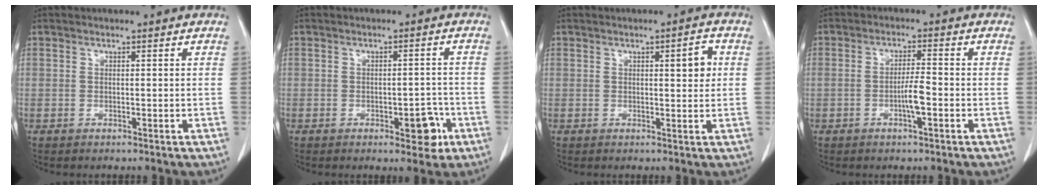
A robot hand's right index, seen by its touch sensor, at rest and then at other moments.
{"total": 4.8, "force": [-2.2, 2.0, 3.8], "torque": [-0.040, 0.005, -0.022]}
{"total": 3.3, "force": [0.8, 0.8, 3.1], "torque": [-0.041, 0.002, 0.010]}
{"total": 3.7, "force": [-1.2, 0.4, 3.5], "torque": [-0.064, 0.000, -0.022]}